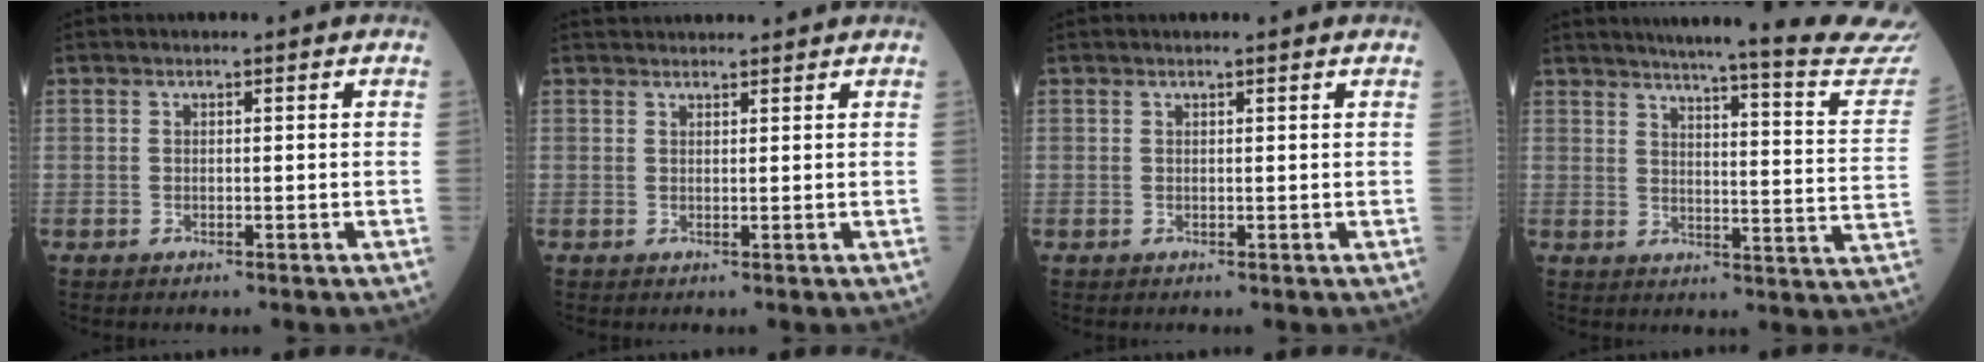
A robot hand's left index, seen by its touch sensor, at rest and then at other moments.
{"total": 4.9, "force": [4.7, 0.5, 1.0], "torque": [-0.011, 0.036, 0.065]}
{"total": 1.3, "force": [1.2, -0.2, 0.6], "torque": [-0.013, 0.006, 0.018]}
{"total": 23.4, "force": [21.9, -1.4, 8.4], "torque": [-0.117, -0.108, 0.253]}